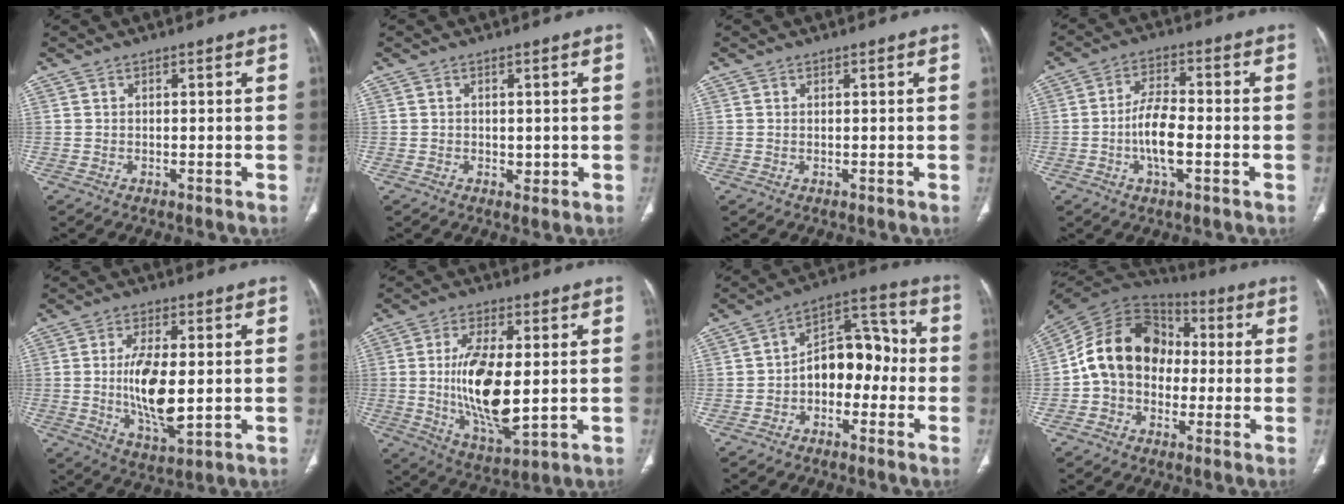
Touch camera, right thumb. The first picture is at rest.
{"total": 1.3, "force": [0.0, 1.1, 0.8], "torque": [-0.008, -0.001, 0.002]}
{"total": 0.0}
{"total": 8.4, "force": [-2.0, 3.3, 7.4], "torque": [-0.140, 0.012, -0.042]}
{"total": 12.0, "force": [-0.2, 4.9, 10.9], "torque": [-0.199, -0.018, 0.003]}
{"total": 15.6, "force": [0.0, 6.3, 14.3], "torque": [-0.260, -0.019, 0.010]}
{"total": 11.7, "force": [-2.2, 7.7, 8.6], "torque": [-0.091, 0.050, -0.048]}
{"total": 16.1, "force": [-0.7, 12.6, 10.1], "torque": [-0.154, 0.041, -0.025]}